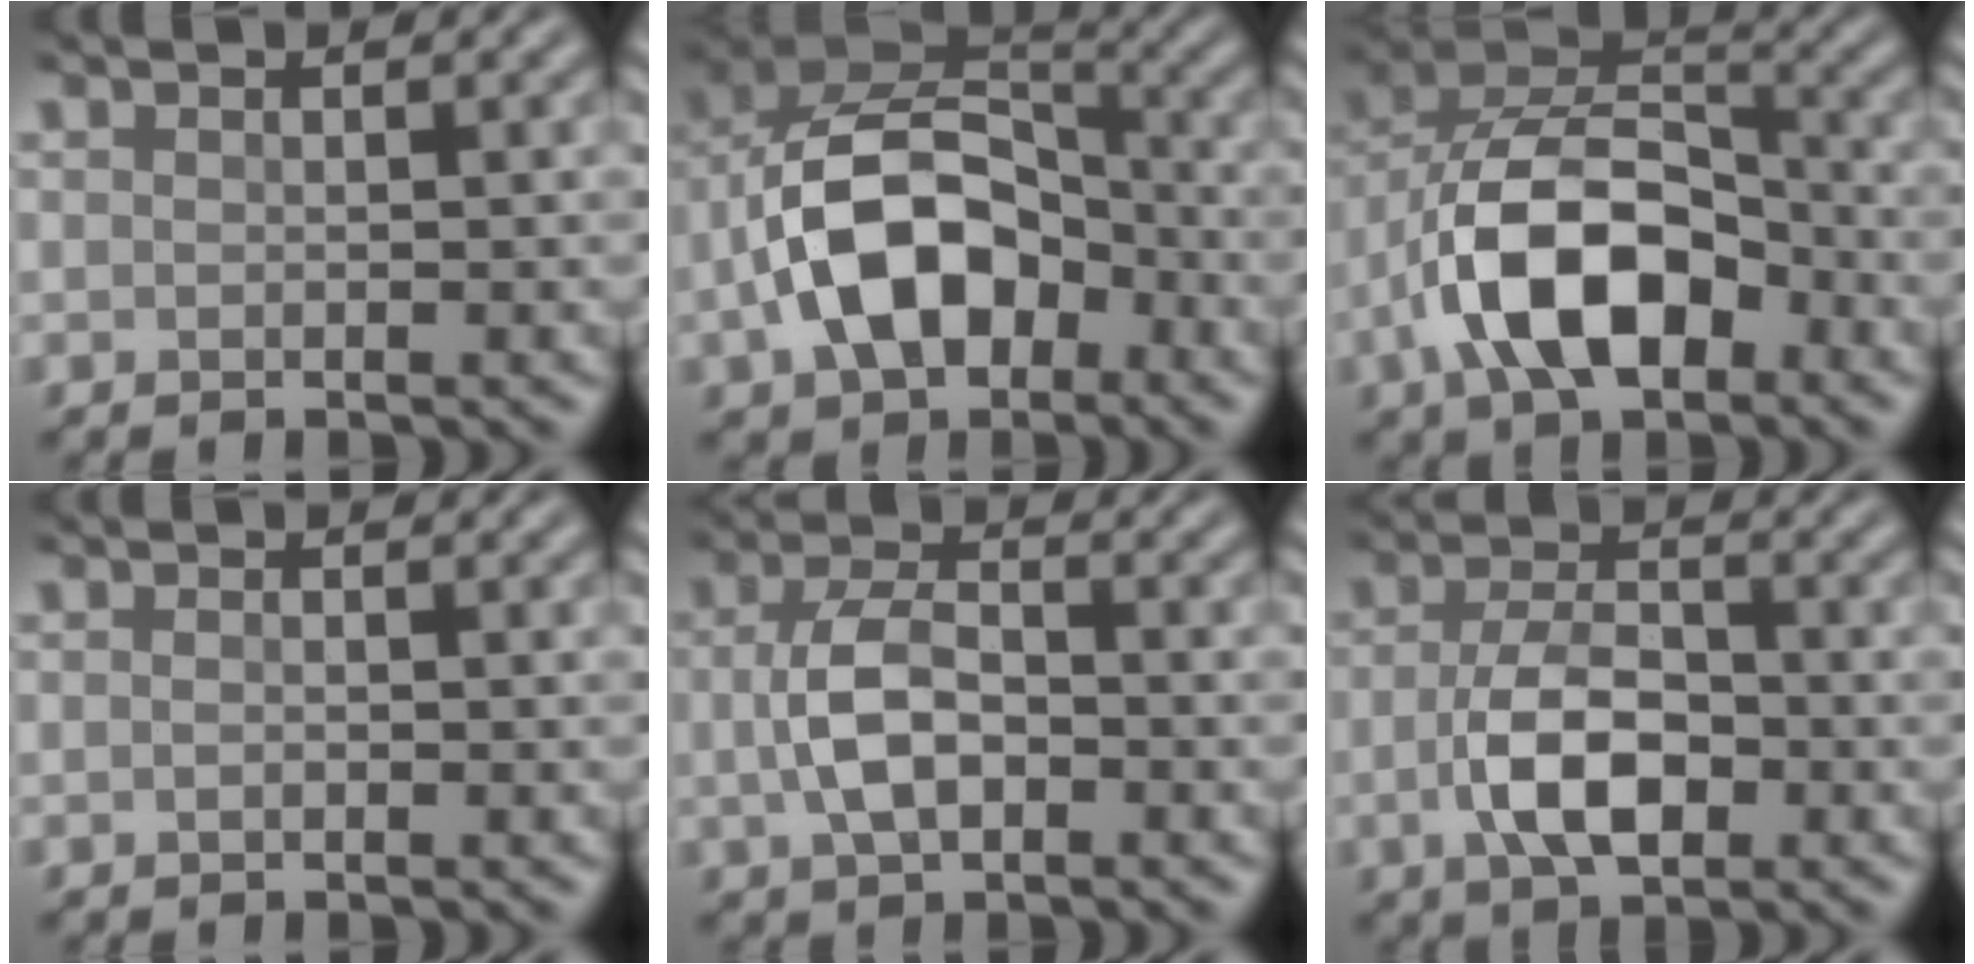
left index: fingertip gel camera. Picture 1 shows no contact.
{"total": 10.6, "force": [-3.0, 6.6, 7.7], "torque": [-0.146, 0.016, -0.063]}
{"total": 10.2, "force": [-3.9, 5.5, 7.6], "torque": [-0.145, 0.019, -0.076]}
{"total": 0.7, "force": [-0.2, 0.4, 0.5], "torque": [-0.012, -0.001, -0.005]}
{"total": 4.6, "force": [-0.6, 2.7, 3.8], "torque": [-0.080, 0.001, -0.014]}
{"total": 5.6, "force": [-1.4, 2.9, 4.6], "torque": [-0.093, -0.001, -0.030]}